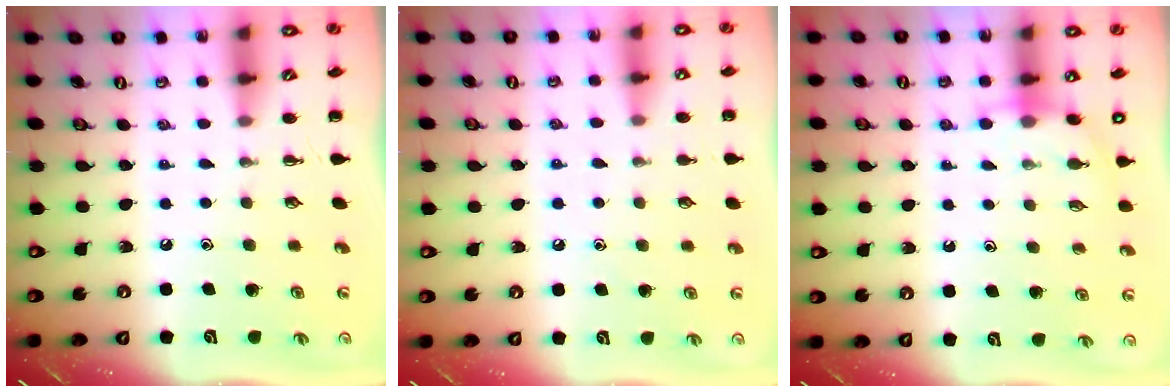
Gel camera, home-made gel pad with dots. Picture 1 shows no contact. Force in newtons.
{"total": 7.0, "press": 6.6, "slide": 2.3}
{"total": 4.8, "press": 4.6, "slide": 1.2}